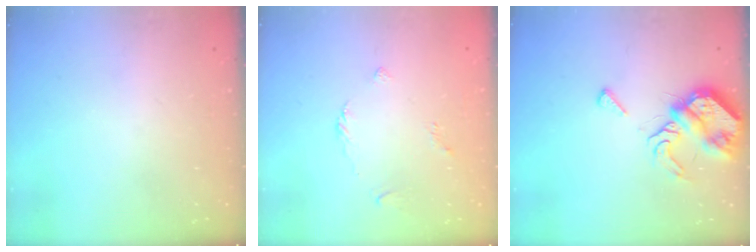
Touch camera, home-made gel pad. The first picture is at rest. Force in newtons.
{"total": 3.0, "press": 3.0, "slide": 0.6}
{"total": 8.0, "press": 7.9, "slide": 0.8}